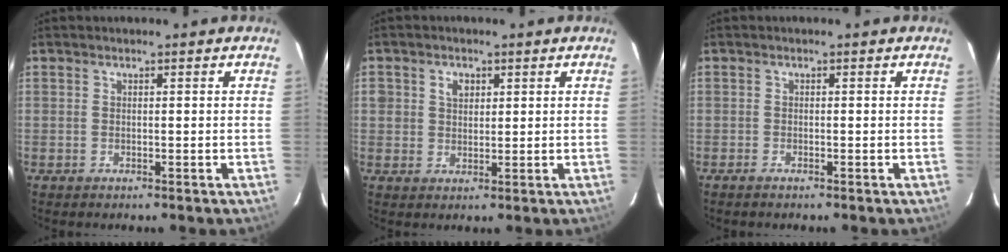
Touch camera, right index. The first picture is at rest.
{"total": 3.2, "force": [1.0, 2.8, 1.3], "torque": [-0.017, 0.011, 0.019]}
{"total": 0.9, "force": [-0.8, 0.1, 0.3], "torque": [-0.010, -0.003, -0.019]}